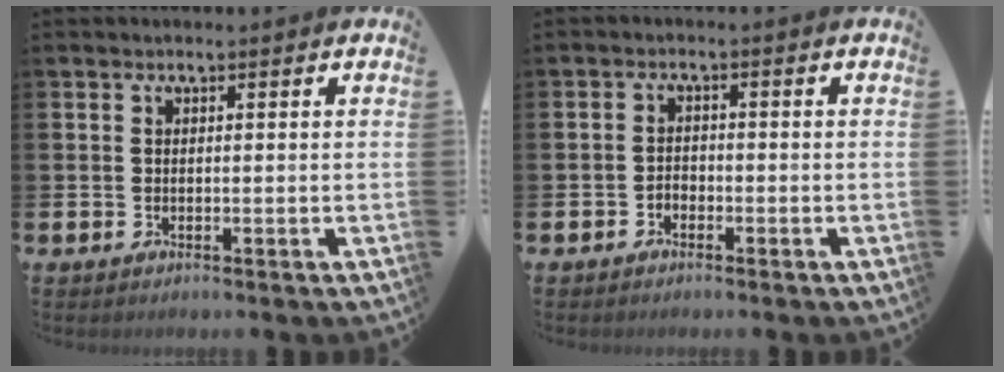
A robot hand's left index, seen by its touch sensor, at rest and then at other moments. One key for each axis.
{"total": 1.3, "fx": -1.0, "fy": 0.8, "fz": 0.2, "tx": -0.011, "ty": 0.006, "tz": -0.020}